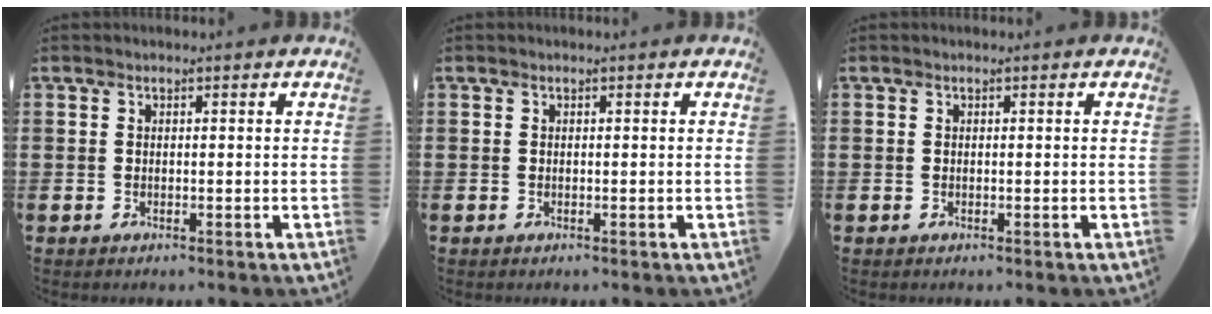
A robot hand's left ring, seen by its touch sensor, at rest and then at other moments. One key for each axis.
{"total": 0.0}
{"total": 0.0}